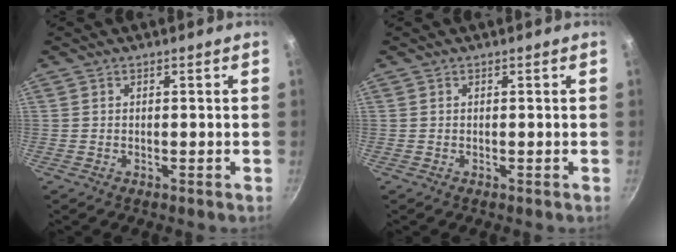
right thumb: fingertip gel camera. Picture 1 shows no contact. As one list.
[{"total": 0.0}]